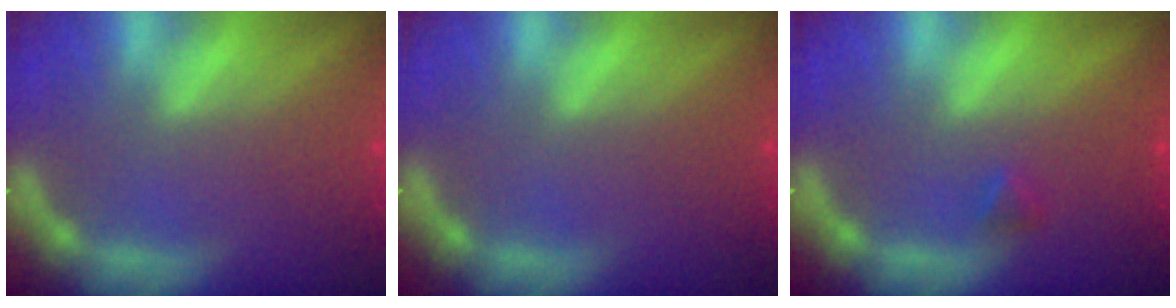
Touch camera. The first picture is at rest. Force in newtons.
{"total": 0.0}
{"total": 0.9}